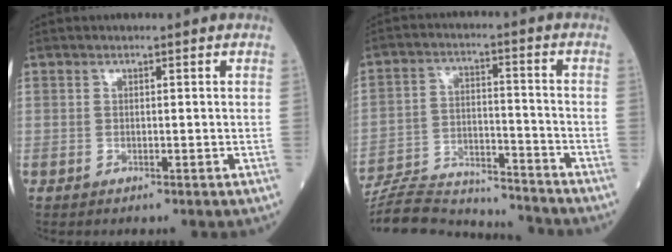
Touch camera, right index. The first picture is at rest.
{"total": 17.0, "force": [-16.5, 2.2, 3.4], "torque": [-0.072, 0.012, -0.256]}